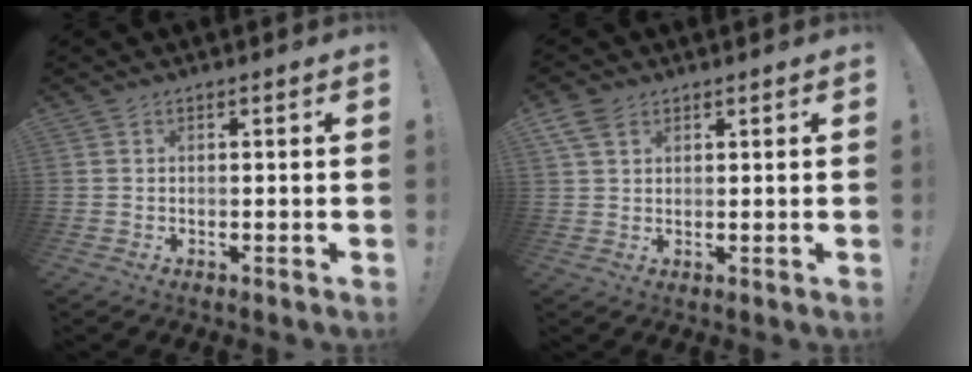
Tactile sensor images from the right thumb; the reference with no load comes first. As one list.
[{"total": 5.4, "force": [3.1, 3.5, 2.8], "torque": [-0.056, 0.000, 0.064]}]